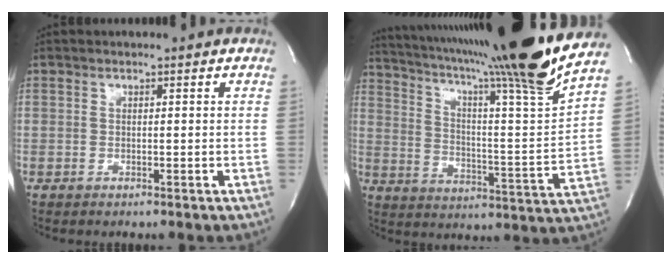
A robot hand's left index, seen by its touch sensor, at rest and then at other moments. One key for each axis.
{"total": 26.0, "fx": 21.2, "fy": -2.0, "fz": 14.9, "tx": -0.252, "ty": -0.059, "tz": 0.306}